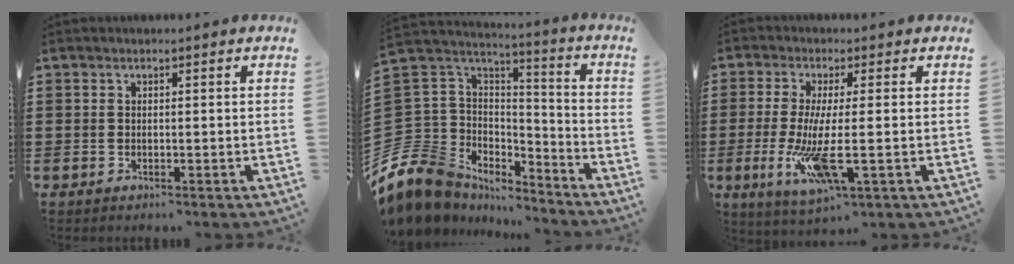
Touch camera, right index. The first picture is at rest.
{"total": 10.9, "force": [-7.2, 8.0, 2.1], "torque": [-0.103, -0.005, -0.140]}
{"total": 9.1, "force": [-1.8, 1.4, 8.9], "torque": [-0.196, -0.028, -0.035]}